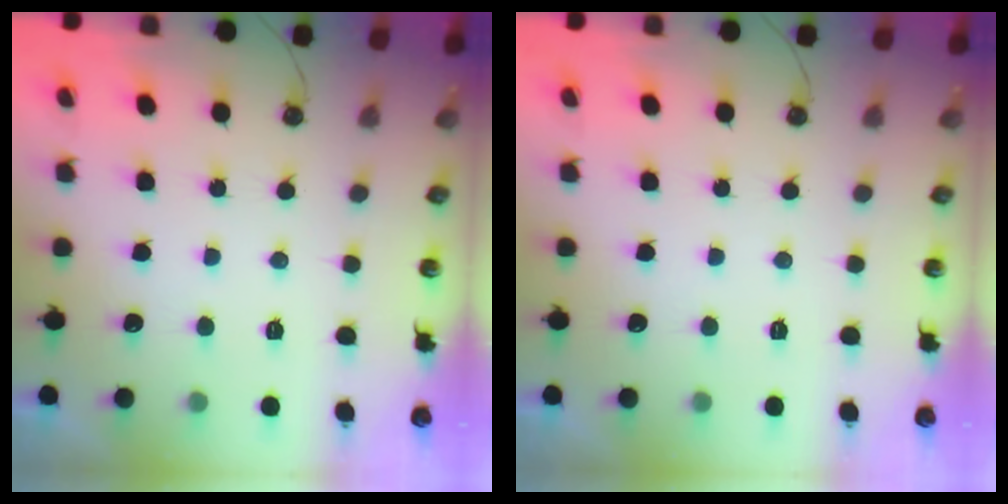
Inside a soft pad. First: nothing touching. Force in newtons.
{"total": 0.0}